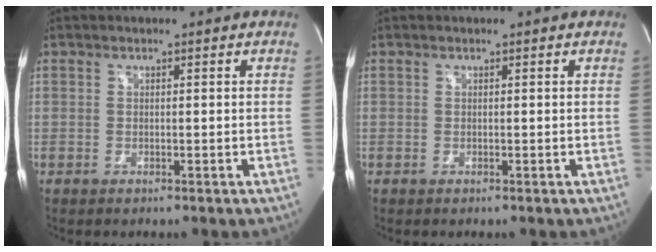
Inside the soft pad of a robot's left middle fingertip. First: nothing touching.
{"total": 0.0}